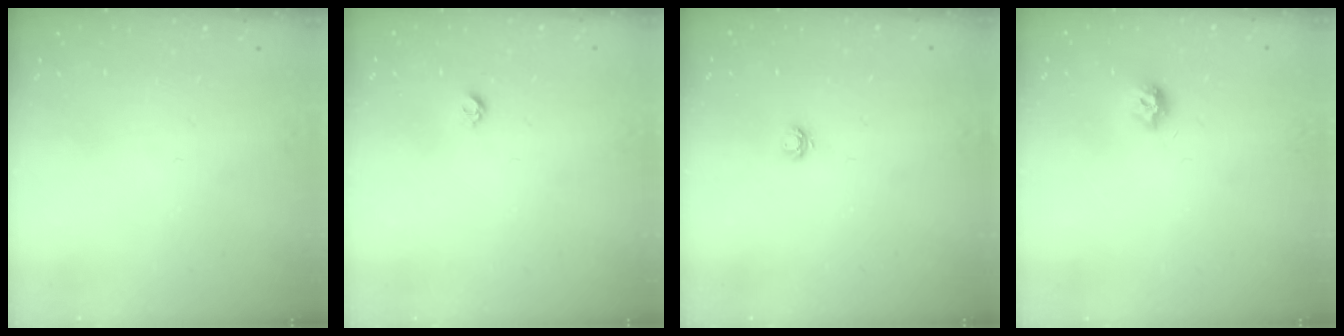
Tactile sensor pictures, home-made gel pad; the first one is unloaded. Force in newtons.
{"total": 3.8, "press": 3.8, "slide": 0.6}
{"total": 3.7, "press": 3.7, "slide": 0.5}
{"total": 7.5, "press": 7.4, "slide": 0.6}